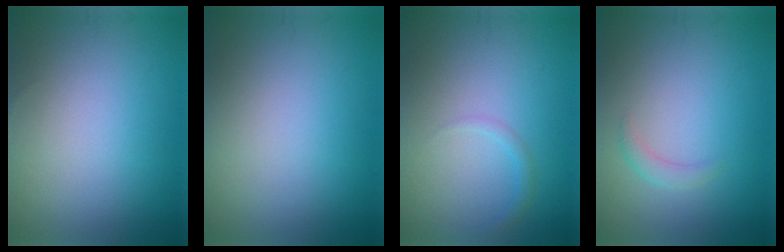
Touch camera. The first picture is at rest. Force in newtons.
{"total": 0.0}
{"total": 1.0, "press": 1.0, "slide": 0.1}
{"total": 1.2, "press": 1.2, "slide": 0.1}